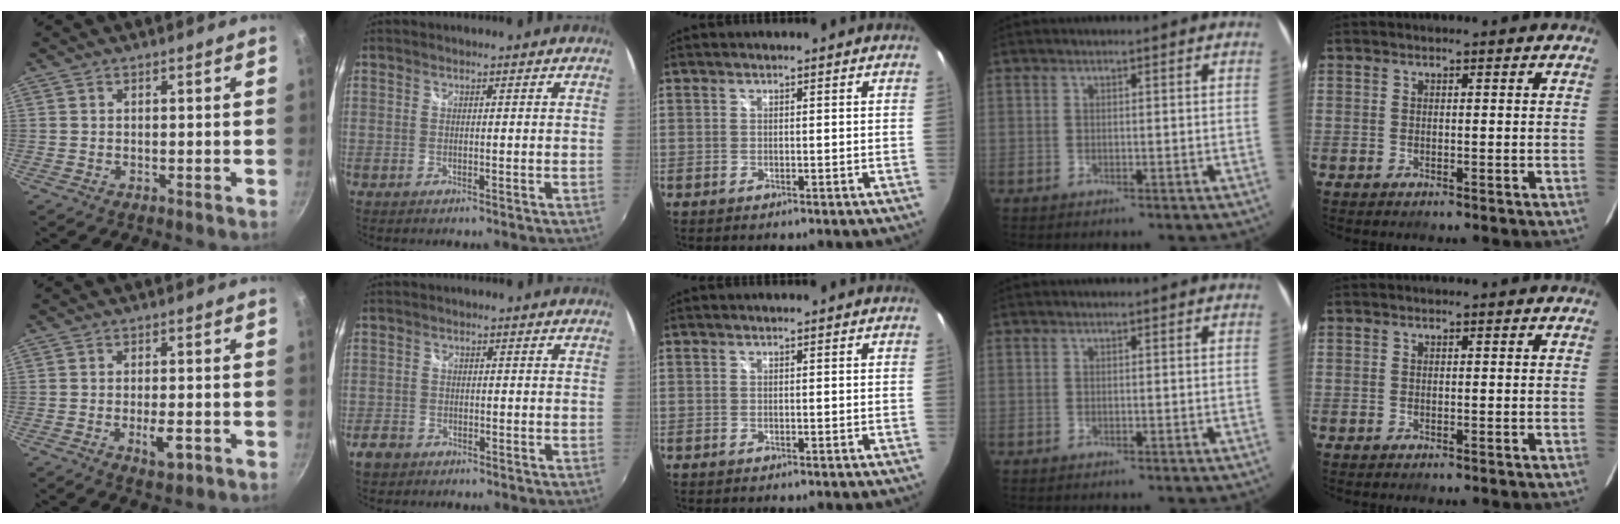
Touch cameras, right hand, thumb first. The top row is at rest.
{"thumb": {"total": 4.4, "force": [-1.5, 1.6, 3.8], "torque": [-0.053, 0.005, -0.019]}, "index": {"total": 3.2, "force": [-2.0, 2.3, 0.8], "torque": [-0.024, 0.001, -0.036]}}